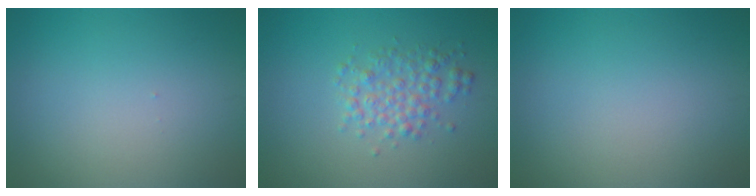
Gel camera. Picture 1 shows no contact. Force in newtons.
{"total": 2.8, "press": 2.8, "slide": 0.0}
{"total": 0.0}